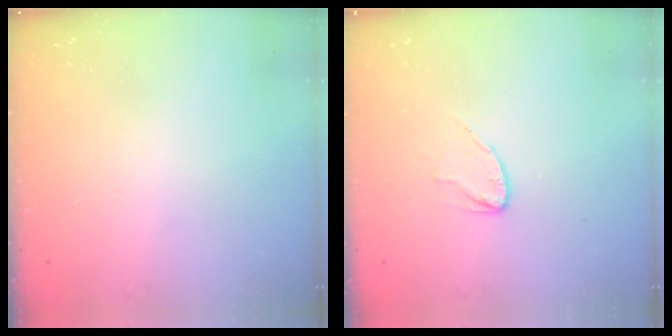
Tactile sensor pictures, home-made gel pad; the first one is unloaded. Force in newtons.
{"total": 5.1, "press": 5.1, "slide": 0.2}